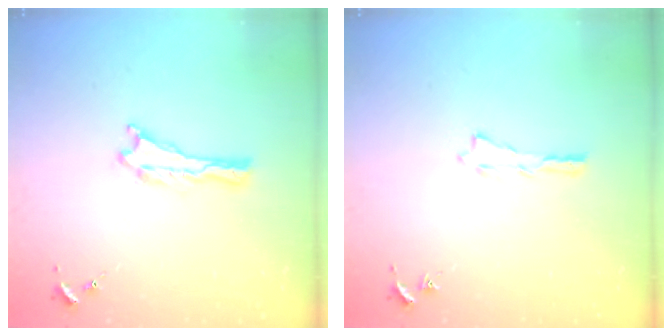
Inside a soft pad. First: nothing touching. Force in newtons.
{"total": 0.0}